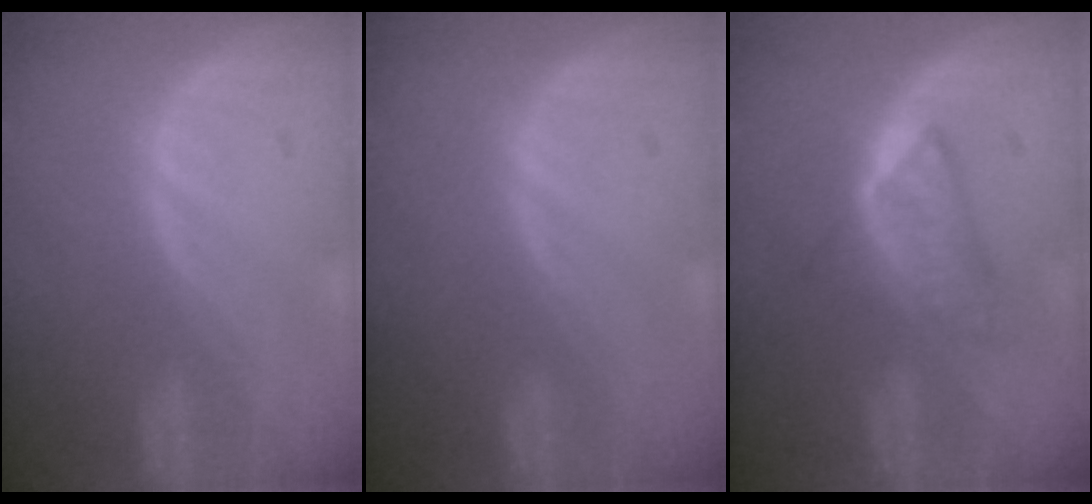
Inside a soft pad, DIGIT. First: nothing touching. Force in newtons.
{"total": 0.0}
{"total": 5.9, "press": 5.1, "slide": 3.0}